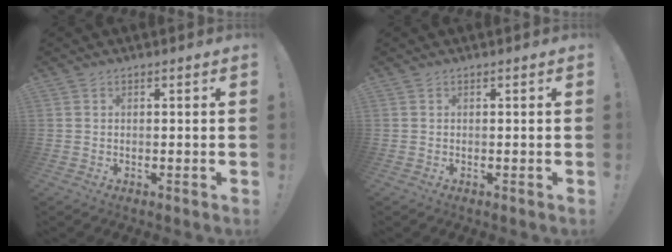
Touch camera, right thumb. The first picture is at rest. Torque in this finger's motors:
{"motor_torque": [0.00, 0.00, -0.01, 0.01, 0.00]}